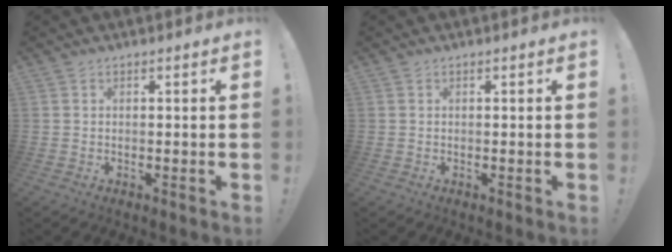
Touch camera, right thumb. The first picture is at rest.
{"total": 0.0}